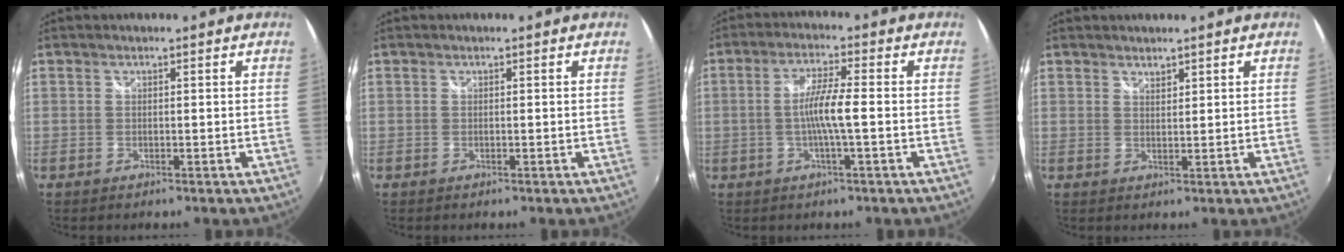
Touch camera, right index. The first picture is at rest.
{"total": 0.0}
{"total": 5.8, "force": [-1.0, -0.2, 5.7], "torque": [-0.108, -0.001, -0.019]}
{"total": 1.5, "force": [1.4, 0.4, 0.3], "torque": [-0.002, 0.000, 0.024]}